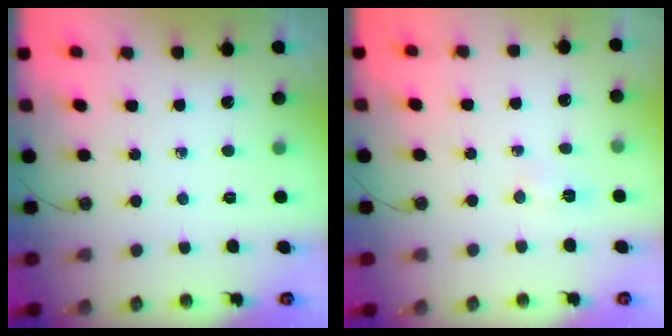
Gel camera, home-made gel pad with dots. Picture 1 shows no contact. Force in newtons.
{"total": 2.9, "press": 2.7, "slide": 1.0}